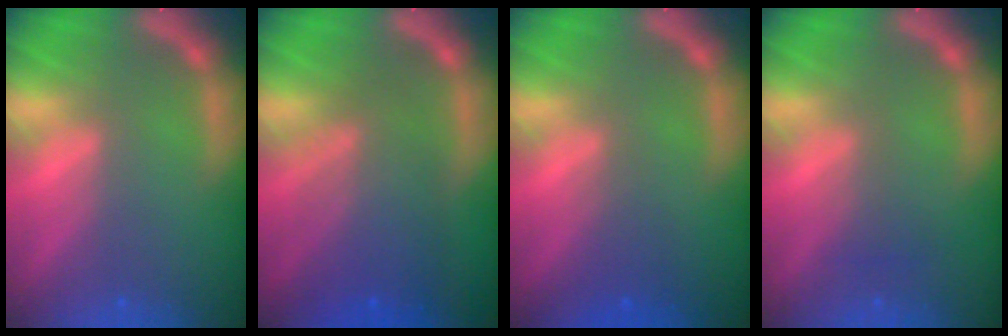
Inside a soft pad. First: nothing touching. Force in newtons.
{"total": 7.0}
{"total": 1.9}
{"total": 1.5}